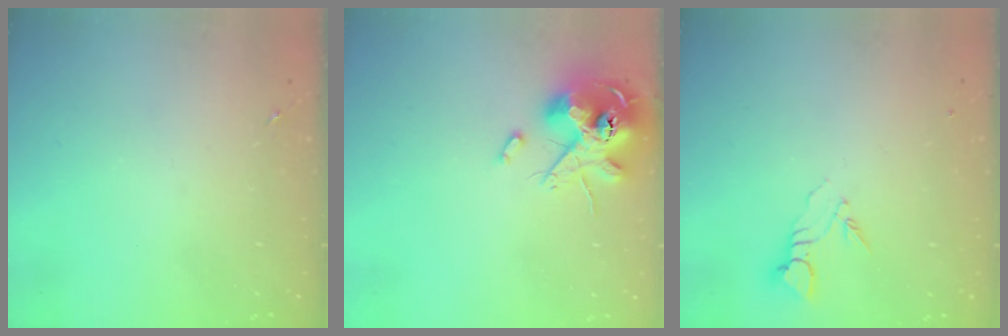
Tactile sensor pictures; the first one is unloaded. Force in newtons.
{"total": 14.2, "press": 14.0, "slide": 2.0}
{"total": 3.8, "press": 3.8, "slide": 0.2}